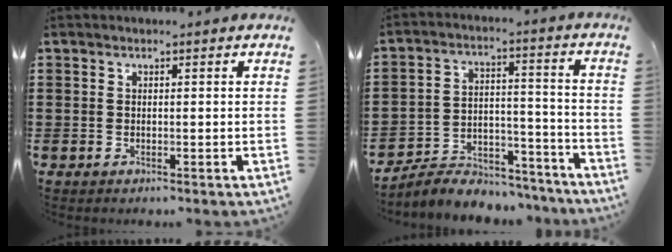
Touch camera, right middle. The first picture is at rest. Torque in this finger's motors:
{"motor_torque": [1.72, -0.42, 0.12, 0.05]}